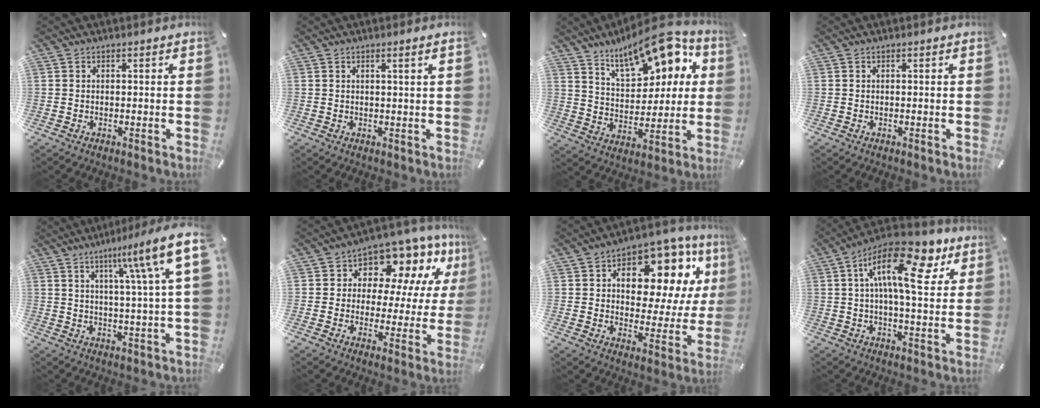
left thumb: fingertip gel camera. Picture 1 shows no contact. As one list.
[{"total": 1.6, "force": [0.8, -0.2, 1.3], "torque": [-0.024, -0.002, 0.013]}, {"total": 17.4, "force": [11.9, 8.5, 9.4], "torque": [-0.145, -0.075, 0.204]}, {"total": 0.0}, {"total": 16.5, "force": [6.6, 2.4, 14.9], "torque": [-0.220, -0.033, 0.092]}, {"total": 10.6, "force": [7.6, 6.4, 3.6], "torque": [-0.061, -0.067, 0.137]}, {"total": 13.8, "force": [7.4, 8.3, 8.1], "torque": [-0.111, -0.064, 0.125]}, {"total": 17.5, "force": [7.4, 7.1, 14.2], "torque": [-0.240, -0.026, 0.120]}]